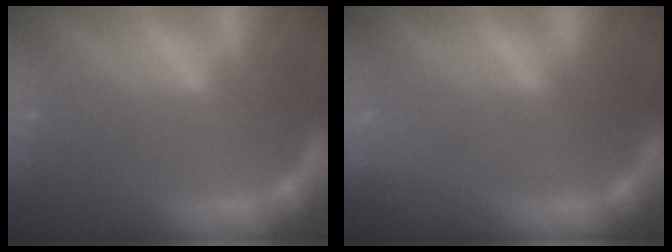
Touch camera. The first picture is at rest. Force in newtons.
{"total": 3.0}